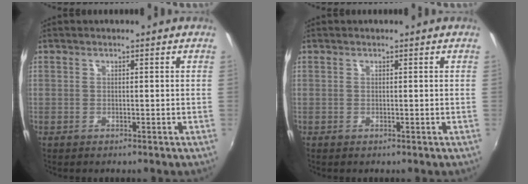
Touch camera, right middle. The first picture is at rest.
{"total": 0.0}